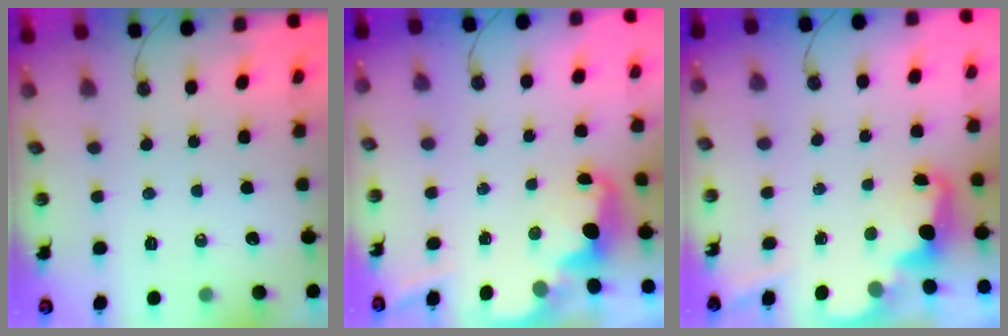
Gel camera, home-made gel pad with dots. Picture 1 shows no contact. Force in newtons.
{"total": 2.7, "press": 2.6, "slide": 0.5}
{"total": 2.3, "press": 2.2, "slide": 0.5}